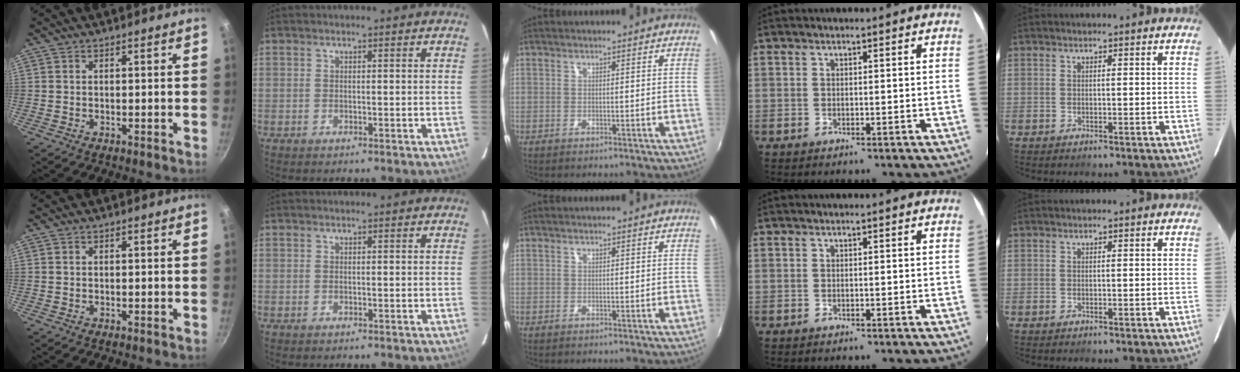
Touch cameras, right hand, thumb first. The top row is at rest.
{}